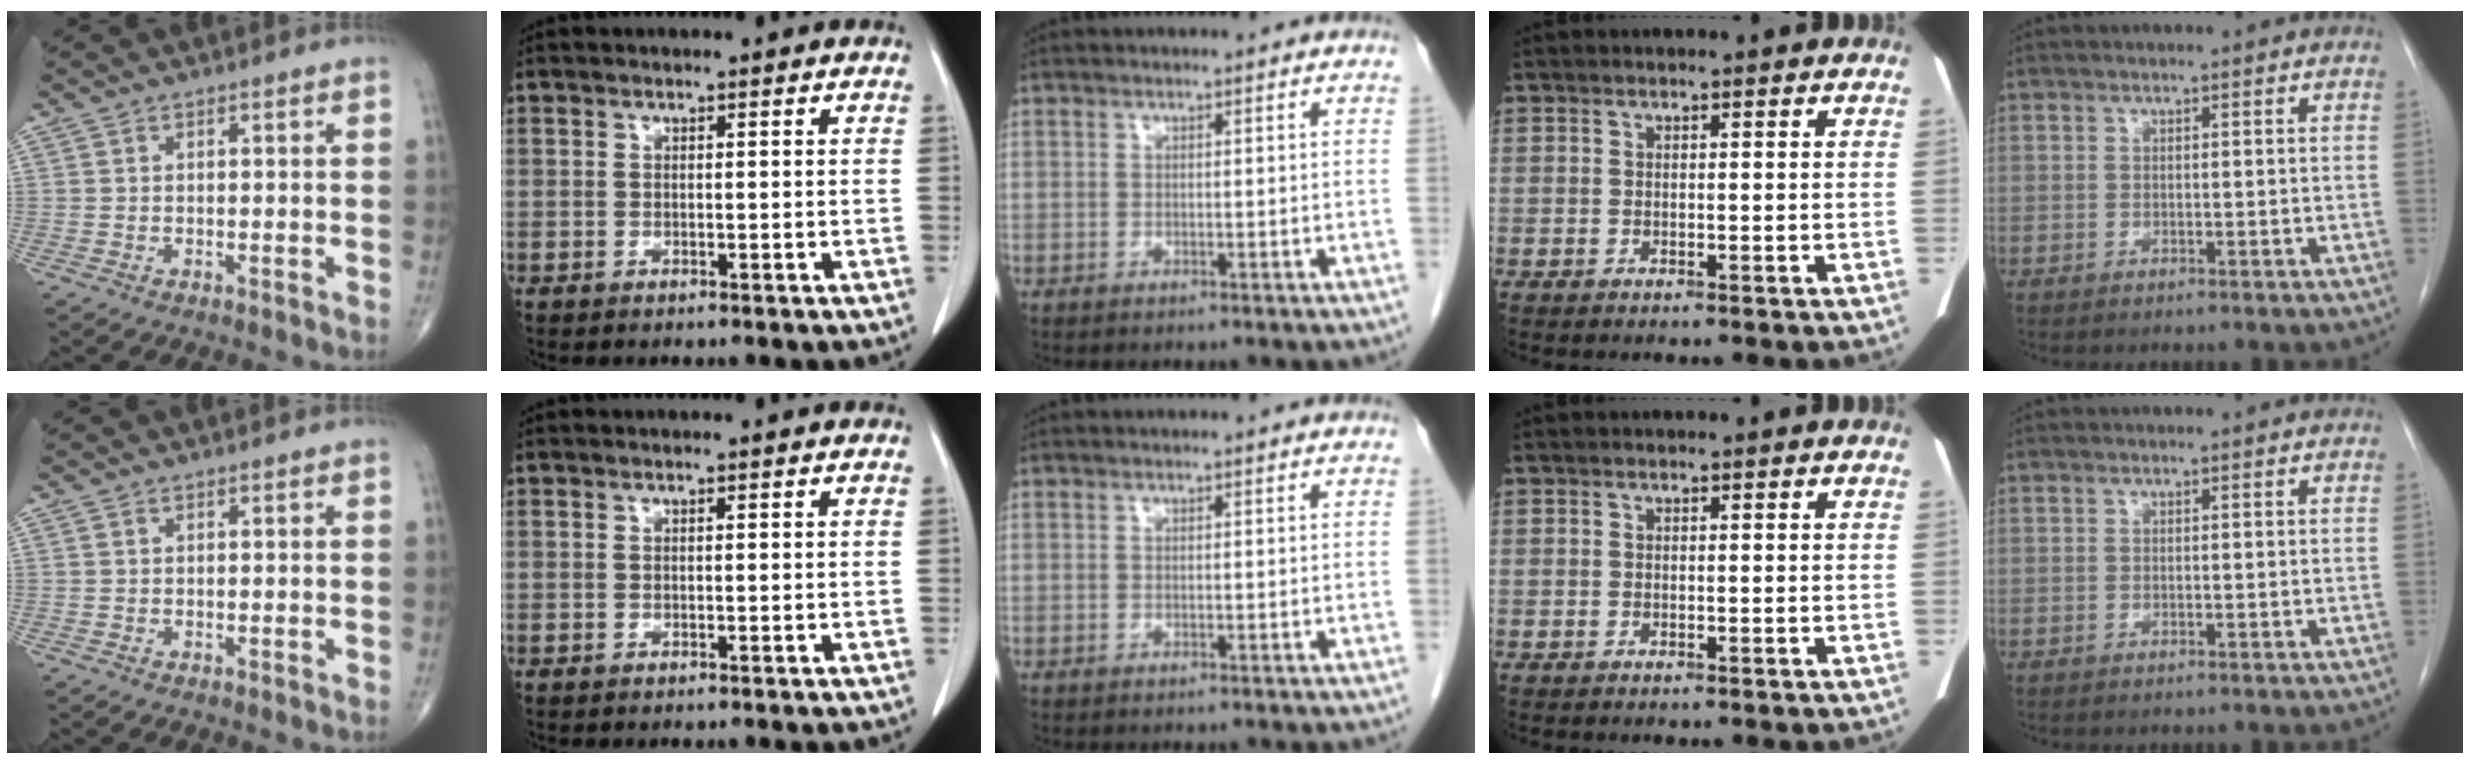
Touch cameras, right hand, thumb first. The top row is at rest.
{}